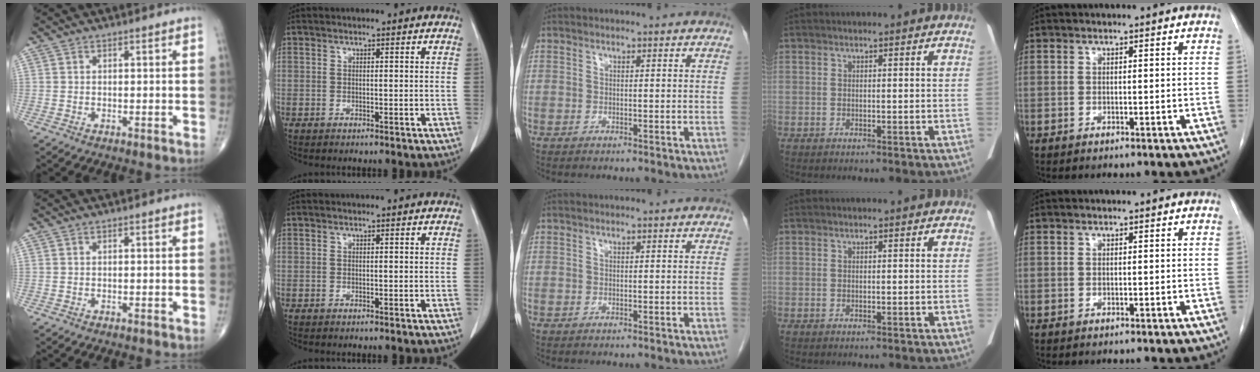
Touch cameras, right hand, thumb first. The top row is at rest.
{}